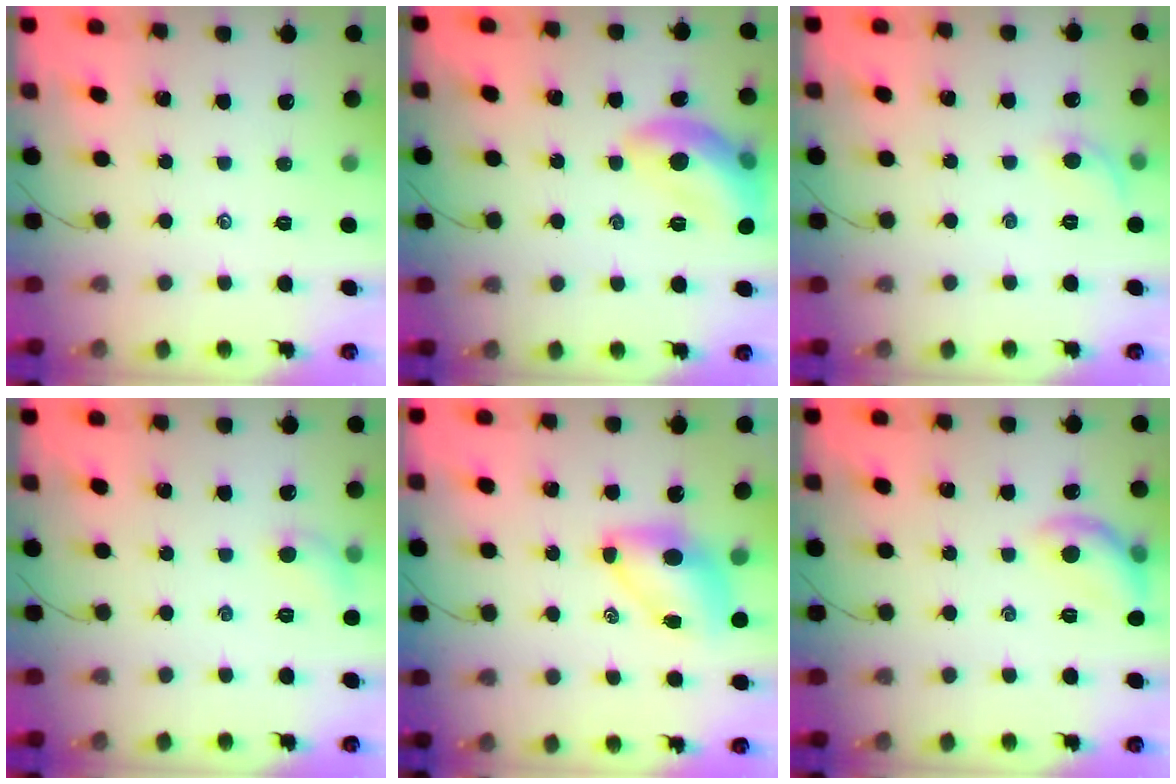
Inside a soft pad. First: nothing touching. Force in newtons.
{"total": 11.8, "press": 11.8, "slide": 0.8}
{"total": 4.9, "press": 4.7, "slide": 1.5}
{"total": 5.2, "press": 5.0, "slide": 1.2}
{"total": 7.3, "press": 7.3, "slide": 0.9}
{"total": 9.2, "press": 9.2, "slide": 0.2}